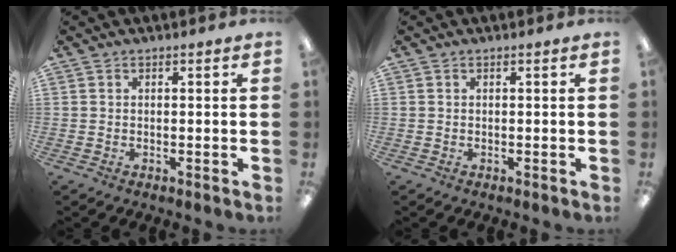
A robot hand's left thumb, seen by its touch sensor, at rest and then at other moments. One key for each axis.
{"total": 0.0}